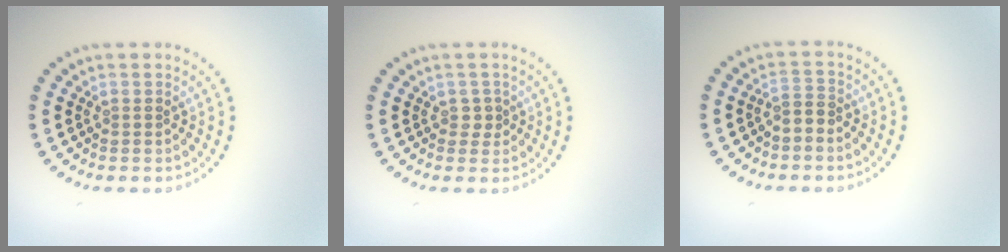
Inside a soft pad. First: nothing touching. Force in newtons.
{"total": 1.0, "press": 0.8, "slide": 0.6}
{"total": 1.6, "press": 1.3, "slide": 1.0}